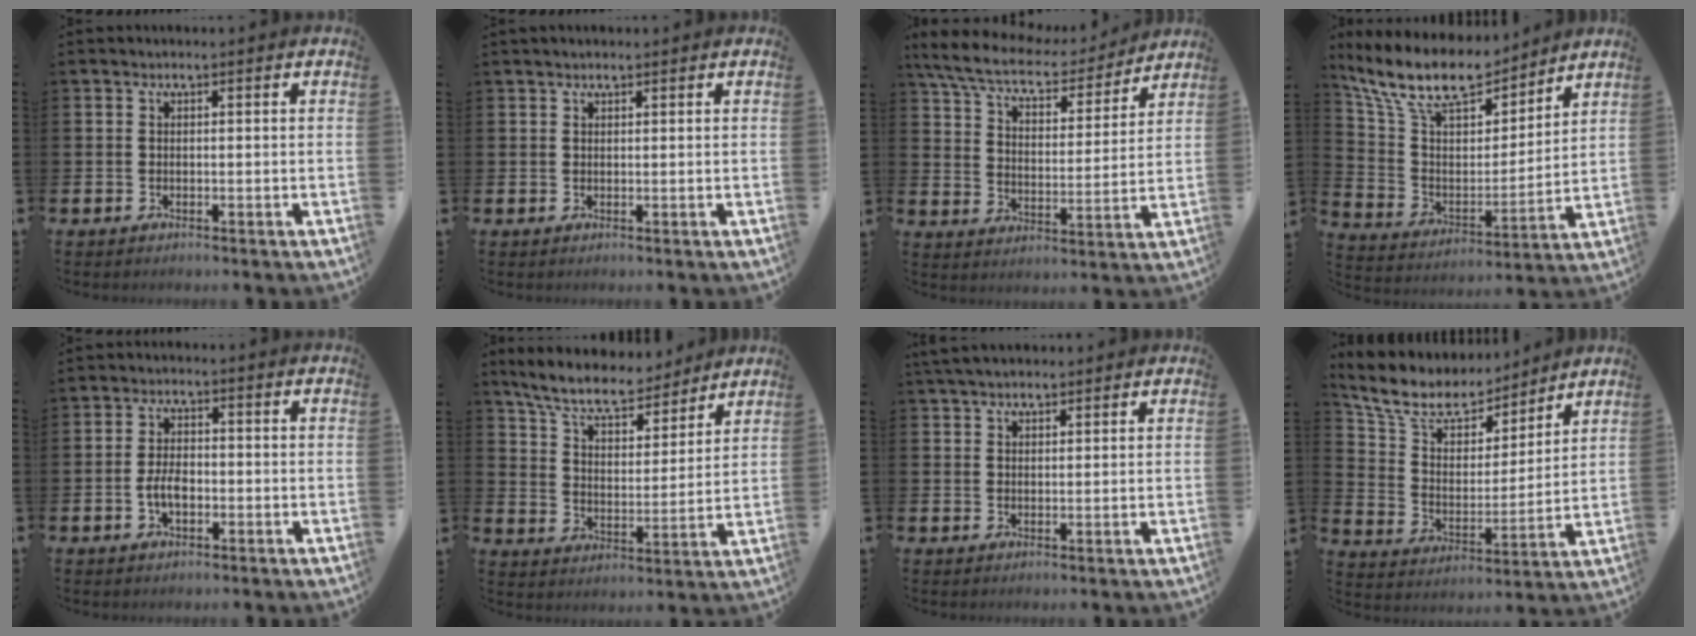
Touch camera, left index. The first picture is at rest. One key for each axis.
{"total": 1.2, "fx": 1.1, "fy": 0.3, "fz": 0.4, "tx": -0.006, "ty": 0.002, "tz": 0.020}
{"total": 8.2, "fx": 7.3, "fy": 2.1, "fz": 3.1, "tx": -0.100, "ty": -0.044, "tz": 0.125}
{"total": 12.3, "fx": 10.5, "fy": 4.4, "fz": 4.6, "tx": -0.139, "ty": -0.059, "tz": 0.187}
{"total": 3.4, "fx": -0.7, "fy": 1.9, "fz": 2.8, "tx": -0.050, "ty": -0.002, "tz": -0.017}
{"total": 9.0, "fx": 8.2, "fy": 2.2, "fz": 2.9, "tx": -0.089, "ty": -0.048, "tz": 0.147}
{"total": 3.4, "fx": 3.1, "fy": 1.0, "fz": 1.1, "tx": -0.018, "ty": -0.007, "tz": 0.056}
{"total": 10.1, "fx": 8.7, "fy": 4.3, "fz": 2.8, "tx": -0.101, "ty": -0.054, "tz": 0.157}